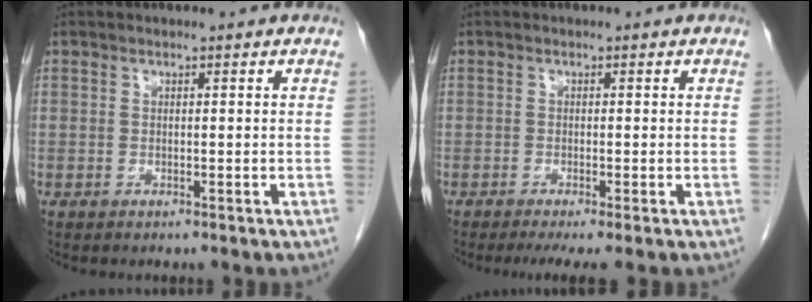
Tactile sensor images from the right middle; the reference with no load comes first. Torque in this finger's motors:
{"motor_torque": [0.51, -0.25, 0.16, 0.03]}